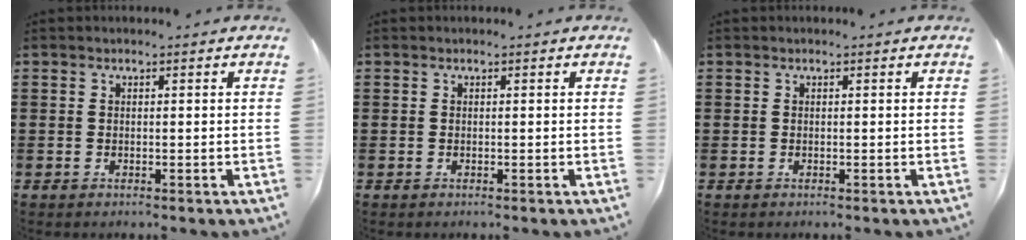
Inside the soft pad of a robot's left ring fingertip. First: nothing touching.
{"total": 0.0}
{"total": 0.0}